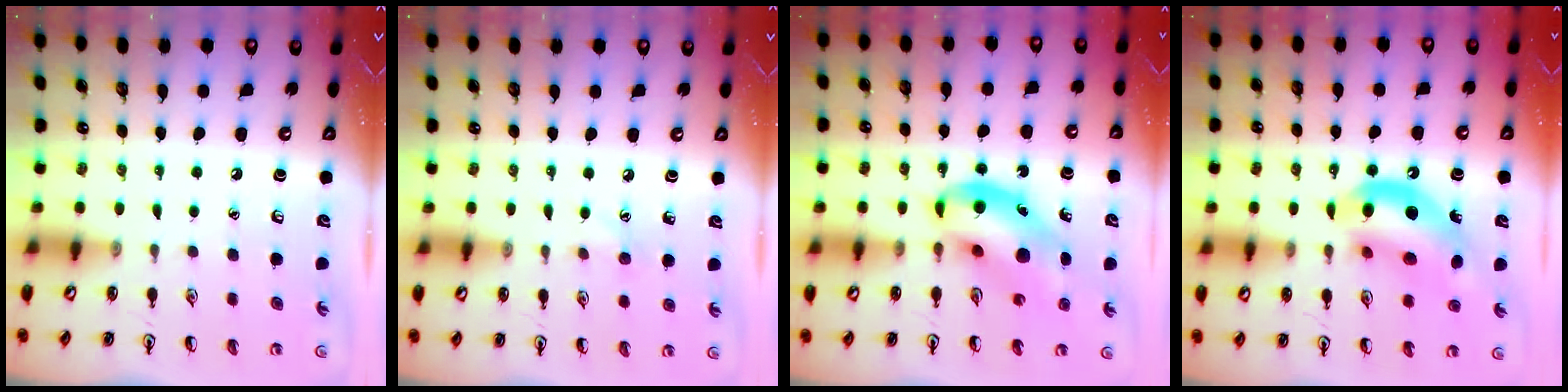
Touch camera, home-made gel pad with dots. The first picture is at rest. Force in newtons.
{"total": 4.4, "press": 4.2, "slide": 1.3}
{"total": 12.2, "press": 11.8, "slide": 3.3}
{"total": 13.6, "press": 13.0, "slide": 4.3}